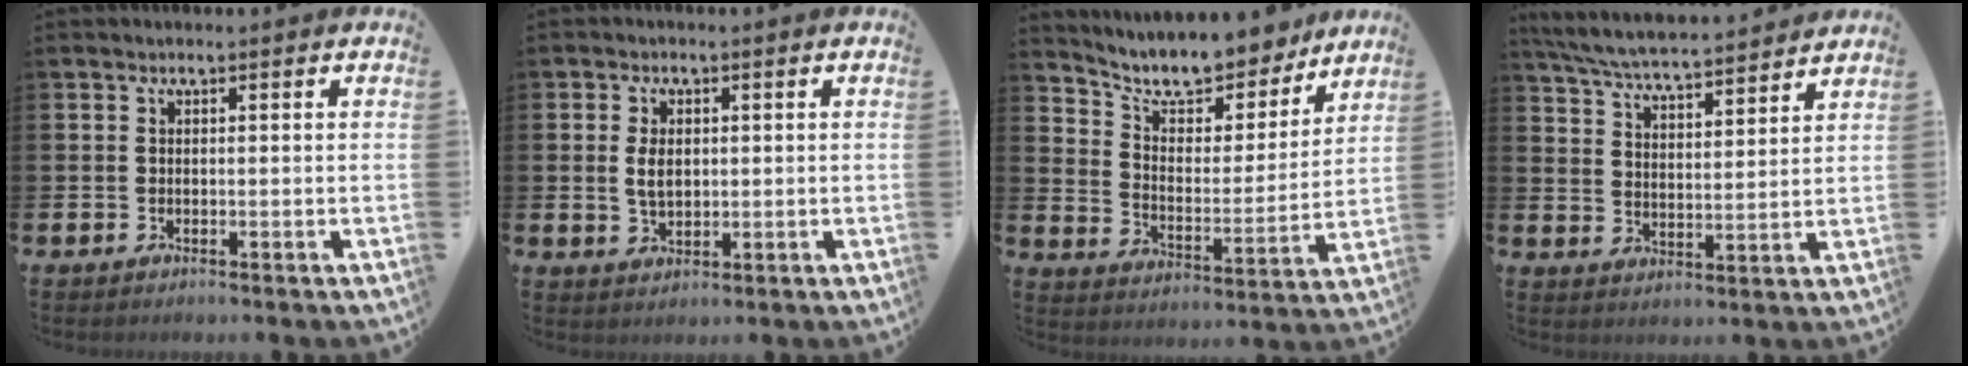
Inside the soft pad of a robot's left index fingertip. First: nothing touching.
{"total": 3.3, "force": [0.7, 2.1, 2.5], "torque": [-0.040, 0.004, 0.008]}
{"total": 10.2, "force": [9.2, 3.3, 3.0], "torque": [-0.086, -0.070, 0.160]}
{"total": 6.3, "force": [6.2, 0.2, 1.5], "torque": [-0.058, -0.044, 0.108]}